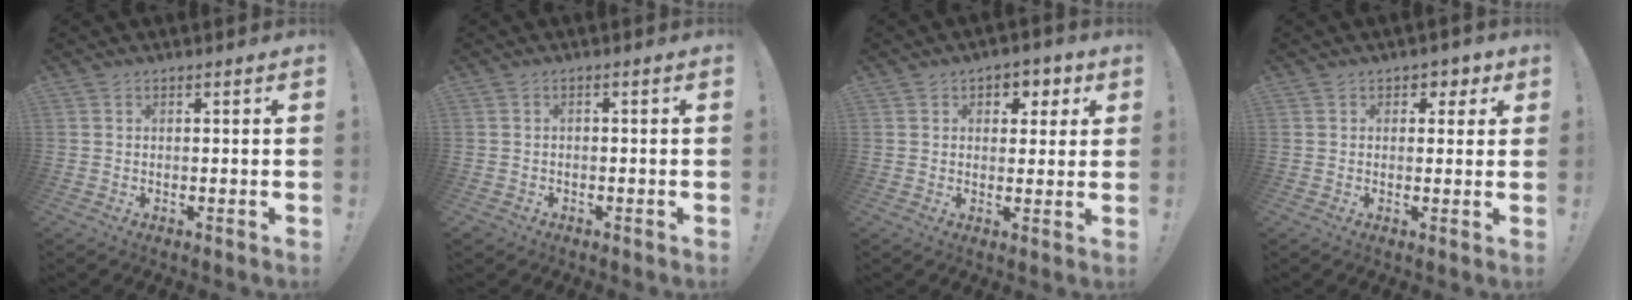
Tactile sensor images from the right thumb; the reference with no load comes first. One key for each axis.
{"total": 1.3, "fx": -0.8, "fy": 1.0, "fz": 0.3, "tx": -0.012, "ty": 0.004, "tz": -0.013}
{"total": 4.6, "fx": 1.7, "fy": 4.0, "fz": 1.6, "tx": -0.010, "ty": -0.011, "tz": 0.027}
{"total": 3.3, "fx": 1.3, "fy": 2.8, "fz": 1.2, "tx": -0.003, "ty": -0.006, "tz": 0.019}